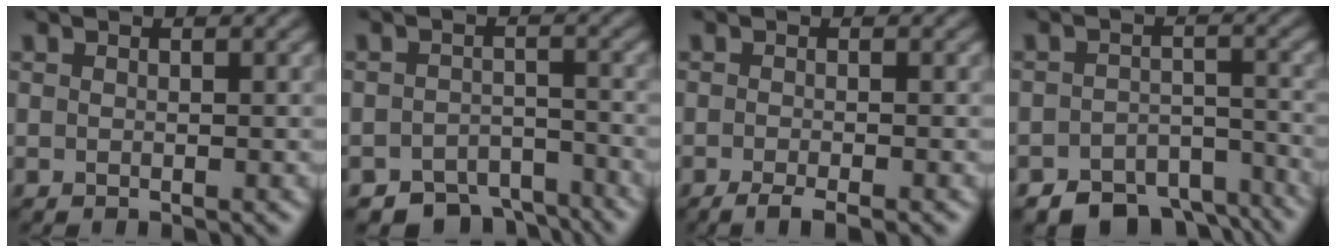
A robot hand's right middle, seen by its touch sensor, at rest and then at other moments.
{"total": 4.7, "force": [-4.2, 2.0, 0.8], "torque": [-0.001, -0.009, -0.068]}
{"total": 2.5, "force": [-1.5, 0.5, 2.0], "torque": [-0.030, -0.004, -0.032]}
{"total": 6.8, "force": [-5.7, 3.1, 2.0], "torque": [-0.021, -0.017, -0.086]}